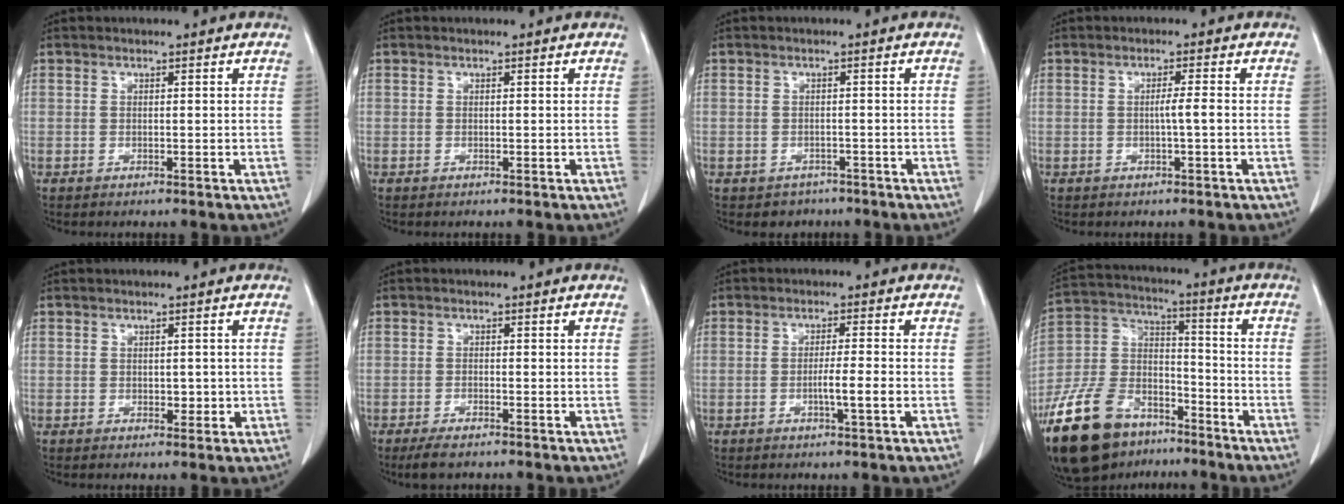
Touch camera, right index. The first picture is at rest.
{"total": 0.0}
{"total": 2.7, "force": [-1.9, 1.9, -0.1], "torque": [-0.005, 0.008, -0.026]}
{"total": 2.0, "force": [-0.3, -0.3, 2.0], "torque": [-0.033, 0.001, -0.006]}
{"total": 1.8, "force": [-0.2, 1.2, 1.3], "torque": [-0.014, 0.001, 0.001]}
{"total": 3.4, "force": [-2.6, 0.8, 2.1], "torque": [-0.041, -0.007, -0.043]}
{"total": 3.7, "force": [-1.1, -0.3, 3.5], "torque": [-0.059, -0.003, -0.020]}
{"total": 20.9, "force": [-14.2, 11.3, 10.3], "torque": [-0.259, 0.015, -0.251]}